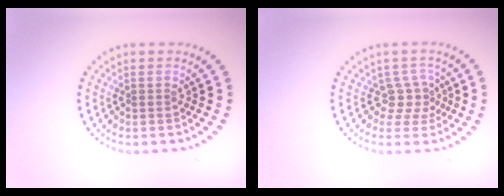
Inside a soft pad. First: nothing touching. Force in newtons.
{"total": 2.1, "press": 1.6, "slide": 1.5}